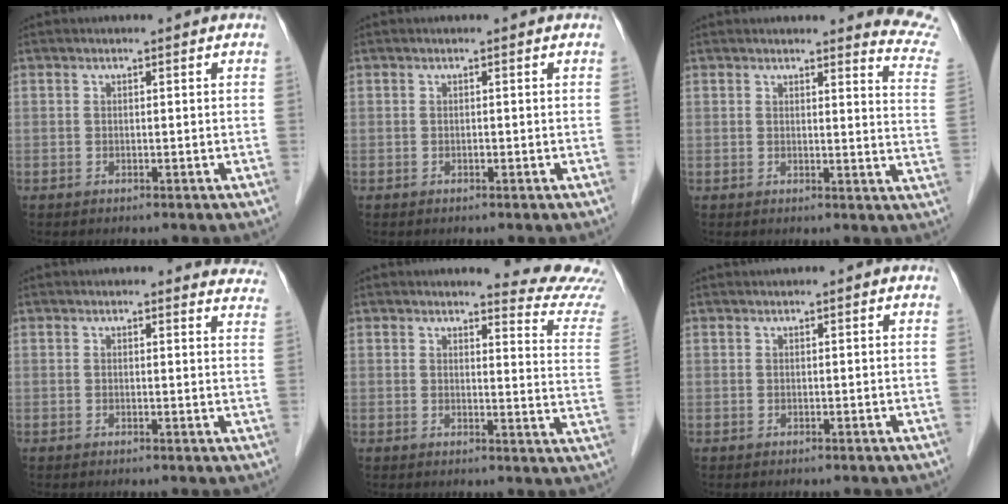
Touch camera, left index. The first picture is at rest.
{"total": 0.0}
{"total": 8.9, "force": [8.9, -0.1, 0.8], "torque": [0.010, -0.088, 0.062]}
{"total": 7.3, "force": [7.1, 1.6, 0.9], "torque": [0.028, -0.019, 0.040]}
{"total": 10.9, "force": [10.8, -0.6, 1.5], "torque": [-0.006, -0.097, 0.096]}
{"total": 0.9, "force": [0.7, 0.0, 0.6], "torque": [-0.011, 0.011, 0.013]}